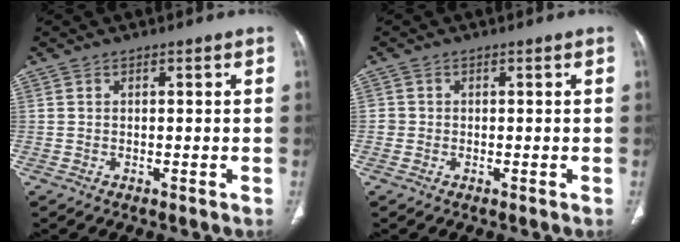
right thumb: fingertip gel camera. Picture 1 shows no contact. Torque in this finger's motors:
{"motor_torque": [-0.01, -0.12, 0.37, 0.24, -0.03]}